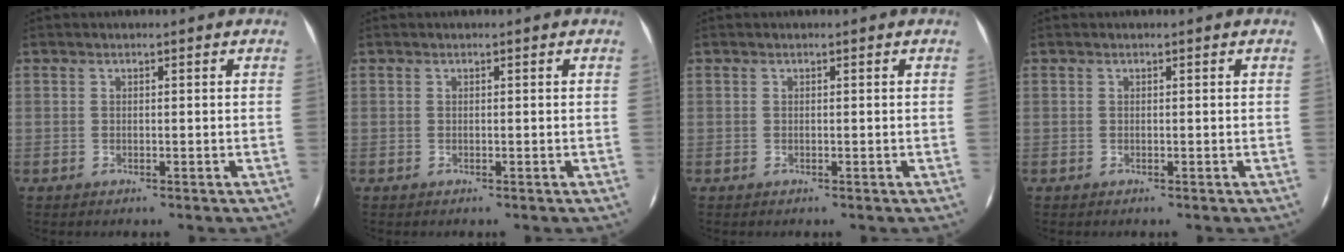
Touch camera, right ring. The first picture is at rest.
{"total": 0.0}
{"total": 0.0}
{"total": 0.0}